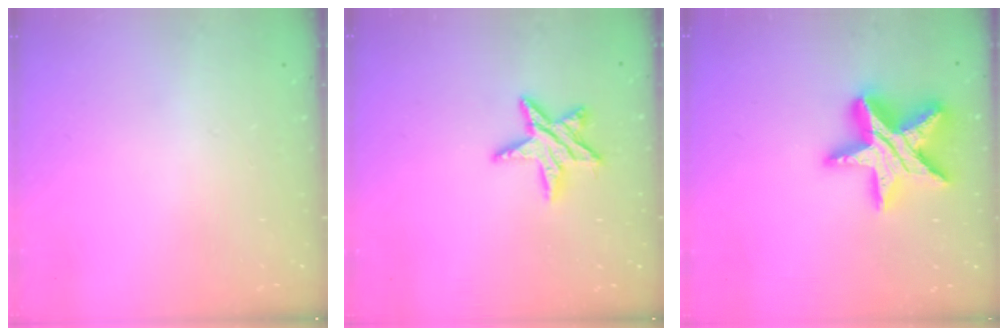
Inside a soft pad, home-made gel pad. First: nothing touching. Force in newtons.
{"total": 10.2, "press": 10.2, "slide": 0.9}
{"total": 20.1, "press": 20.0, "slide": 1.4}